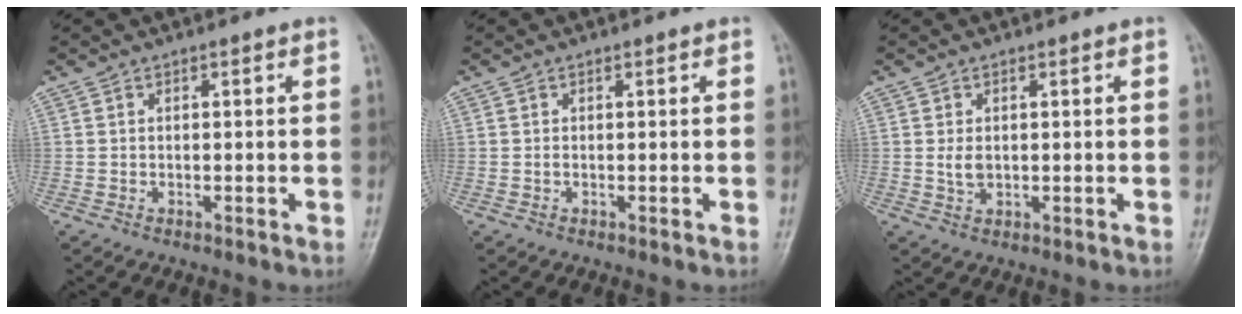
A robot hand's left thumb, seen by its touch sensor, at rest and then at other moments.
{"total": 0.0}
{"total": 2.4, "force": [0.3, 1.6, 1.7], "torque": [-0.028, -0.004, 0.009]}